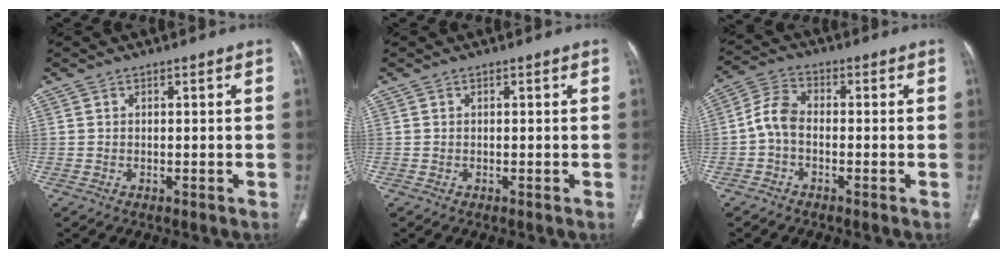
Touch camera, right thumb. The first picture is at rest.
{"total": 0.0}
{"total": 5.4, "force": [-1.2, 3.4, 4.1], "torque": [-0.080, 0.020, -0.035]}